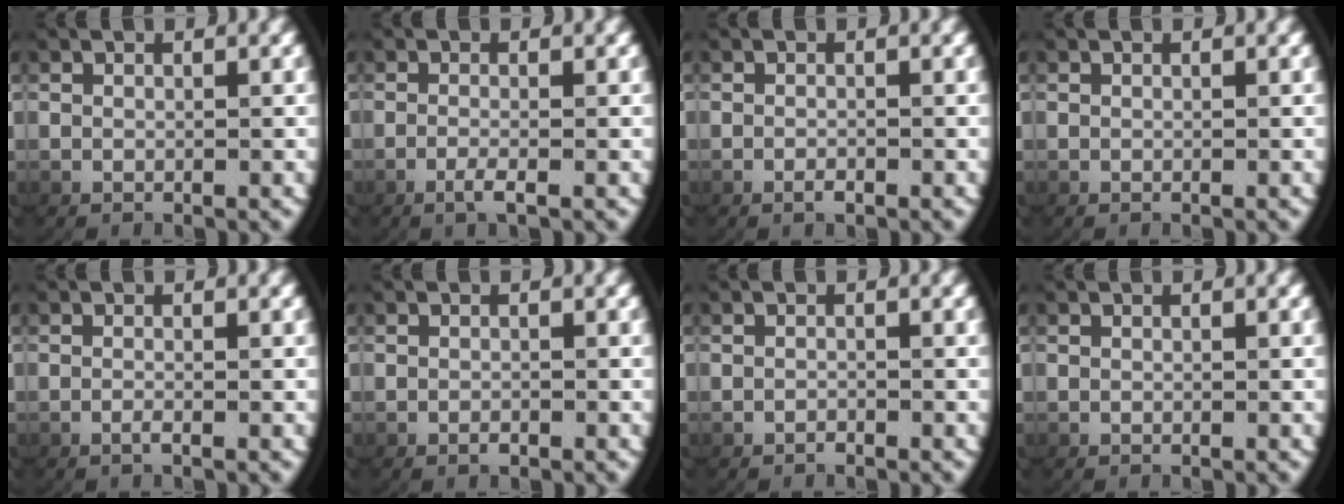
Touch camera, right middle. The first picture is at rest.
{"total": 1.7, "force": [-1.0, 0.4, 1.3], "torque": [-0.041, -0.006, -0.016]}
{"total": 0.9, "force": [-0.7, 0.3, 0.5], "torque": [-0.014, -0.001, -0.012]}
{"total": 0.0}
{"total": 1.0, "force": [-0.8, 0.3, 0.5], "torque": [-0.018, -0.001, -0.013]}
{"total": 0.6, "force": [-0.5, 0.1, 0.3], "torque": [-0.011, 0.000, -0.008]}
{"total": 0.6, "force": [-0.6, -0.2, 0.0], "torque": [-0.006, -0.002, -0.009]}
{"total": 0.0}